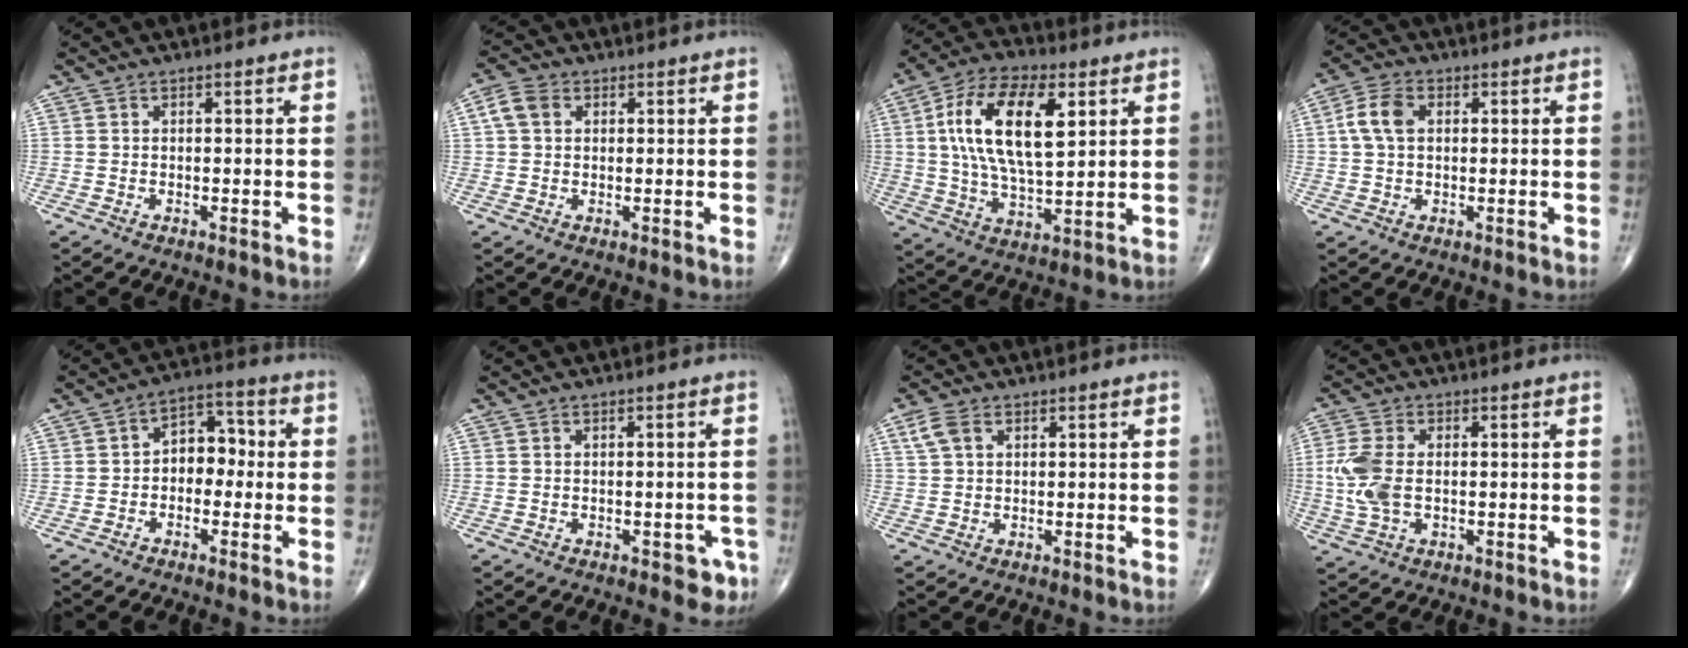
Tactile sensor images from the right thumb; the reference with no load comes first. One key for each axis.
{"total": 4.3, "fx": 1.2, "fy": 3.2, "fz": 2.6, "tx": -0.050, "ty": 0.011, "tz": 0.020}
{"total": 18.0, "fx": 5.0, "fy": 8.1, "fz": 15.3, "tx": -0.276, "ty": -0.002, "tz": 0.087}
{"total": 5.8, "fx": 1.1, "fy": 3.8, "fz": 4.3, "tx": -0.092, "ty": 0.013, "tz": 0.016}
{"total": 7.1, "fx": -0.7, "fy": 5.1, "fz": 4.9, "tx": -0.042, "ty": 0.032, "tz": -0.027}
{"total": 3.5, "fx": -1.6, "fy": 2.0, "fz": 2.3, "tx": -0.006, "ty": 0.009, "tz": -0.017}
{"total": 3.5, "fx": 1.6, "fy": 2.2, "fz": 2.3, "tx": -0.055, "ty": 0.009, "tz": 0.036}
{"total": 7.6, "fx": -0.2, "fy": 4.4, "fz": 6.1, "tx": -0.155, "ty": 0.001, "tz": -0.005}